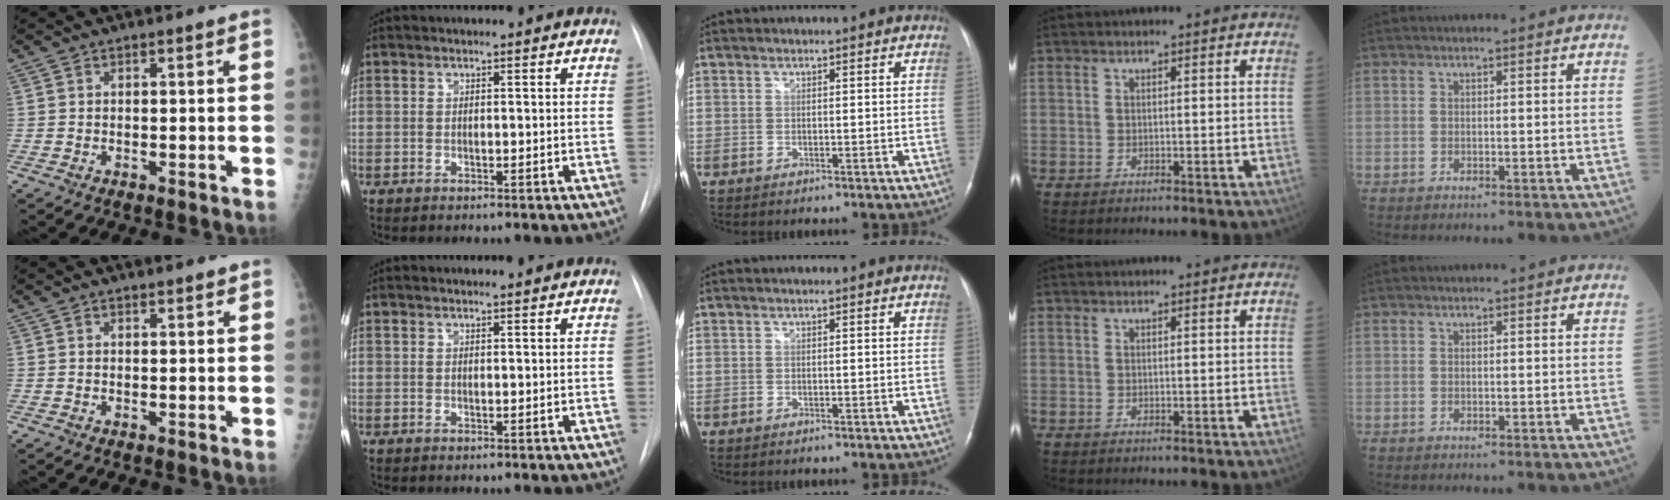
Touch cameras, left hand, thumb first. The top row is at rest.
{"thumb": {"total": 1.2, "force": [1.0, 0.3, 0.4], "torque": [-0.004, -0.005, 0.015]}, "index": {"total": 1.6, "force": [1.5, -0.1, 0.2], "torque": [-0.009, 0.005, 0.022]}}